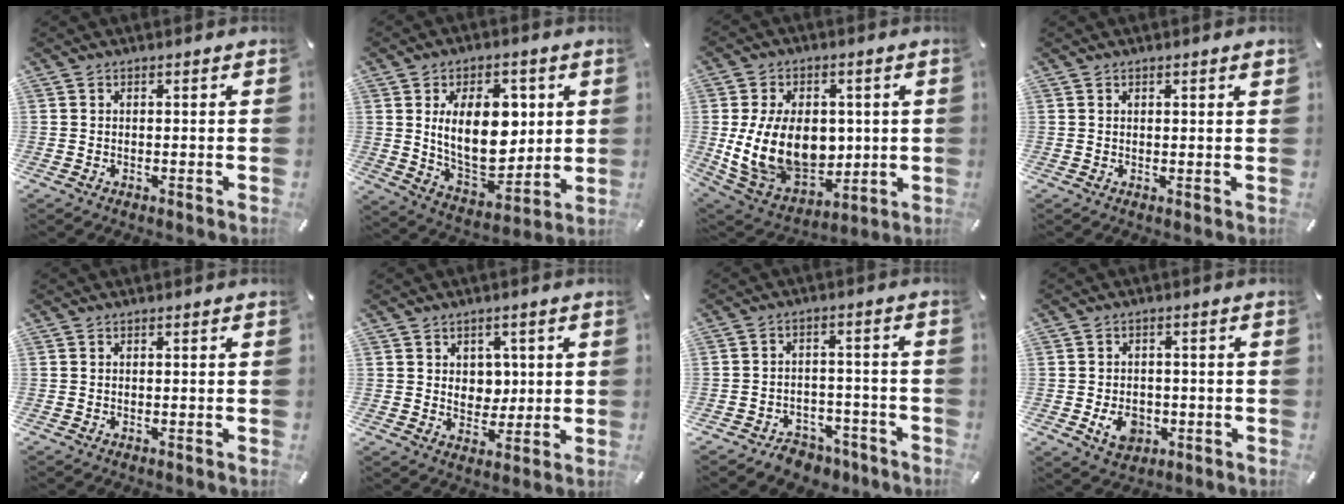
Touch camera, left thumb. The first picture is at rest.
{"total": 17.5, "force": [3.2, 10.7, 13.5], "torque": [-0.223, -0.012, 0.052]}
{"total": 18.7, "force": [0.4, 13.6, 12.9], "torque": [-0.255, -0.016, 0.019]}
{"total": 1.0, "force": [0.5, 0.1, 0.8], "torque": [-0.014, 0.000, 0.009]}
{"total": 0.0}
{"total": 5.7, "force": [1.6, 4.9, 2.3], "torque": [-0.018, -0.004, 0.022]}
{"total": 6.4, "force": [-4.7, 3.9, 1.9], "torque": [-0.024, 0.034, -0.083]}
{"total": 6.5, "force": [-1.8, 5.2, 3.6], "torque": [-0.055, -0.002, -0.034]}